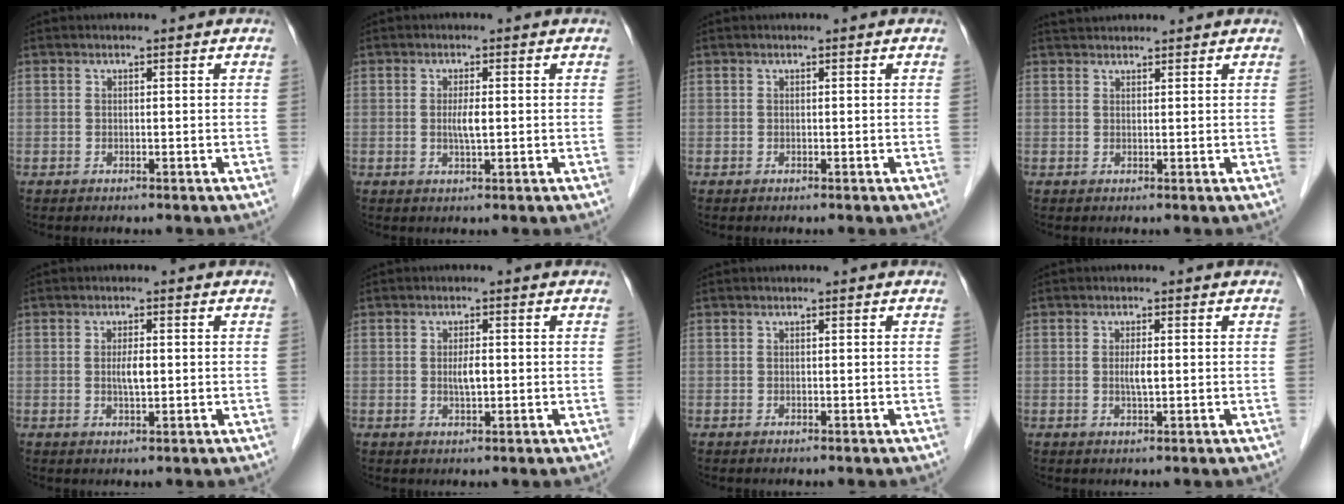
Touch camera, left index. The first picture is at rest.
{"total": 2.4, "force": [0.0, 0.3, 2.4], "torque": [-0.048, -0.002, 0.001]}
{"total": 0.0}
{"total": 2.6, "force": [2.5, 0.4, 0.4], "torque": [-0.006, 0.028, 0.046]}
{"total": 2.5, "force": [0.0, 0.6, 2.4], "torque": [-0.046, 0.001, 0.003]}
{"total": 2.4, "force": [-0.1, 0.7, 2.3], "torque": [-0.043, 0.001, 0.000]}
{"total": 0.0}
{"total": 2.0, "force": [0.0, 0.3, 2.0], "torque": [-0.040, -0.001, 0.001]}